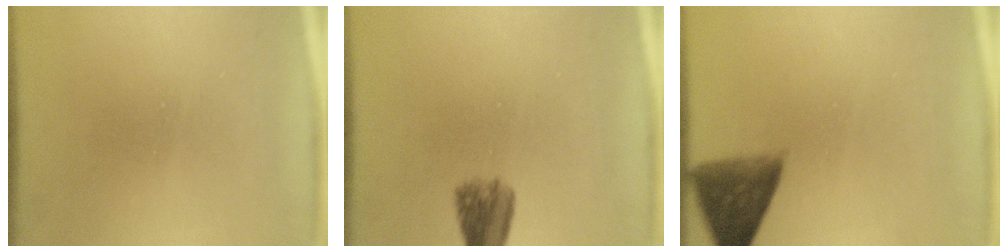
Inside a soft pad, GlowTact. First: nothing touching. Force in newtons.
{"total": 4.0}
{"total": 8.0}